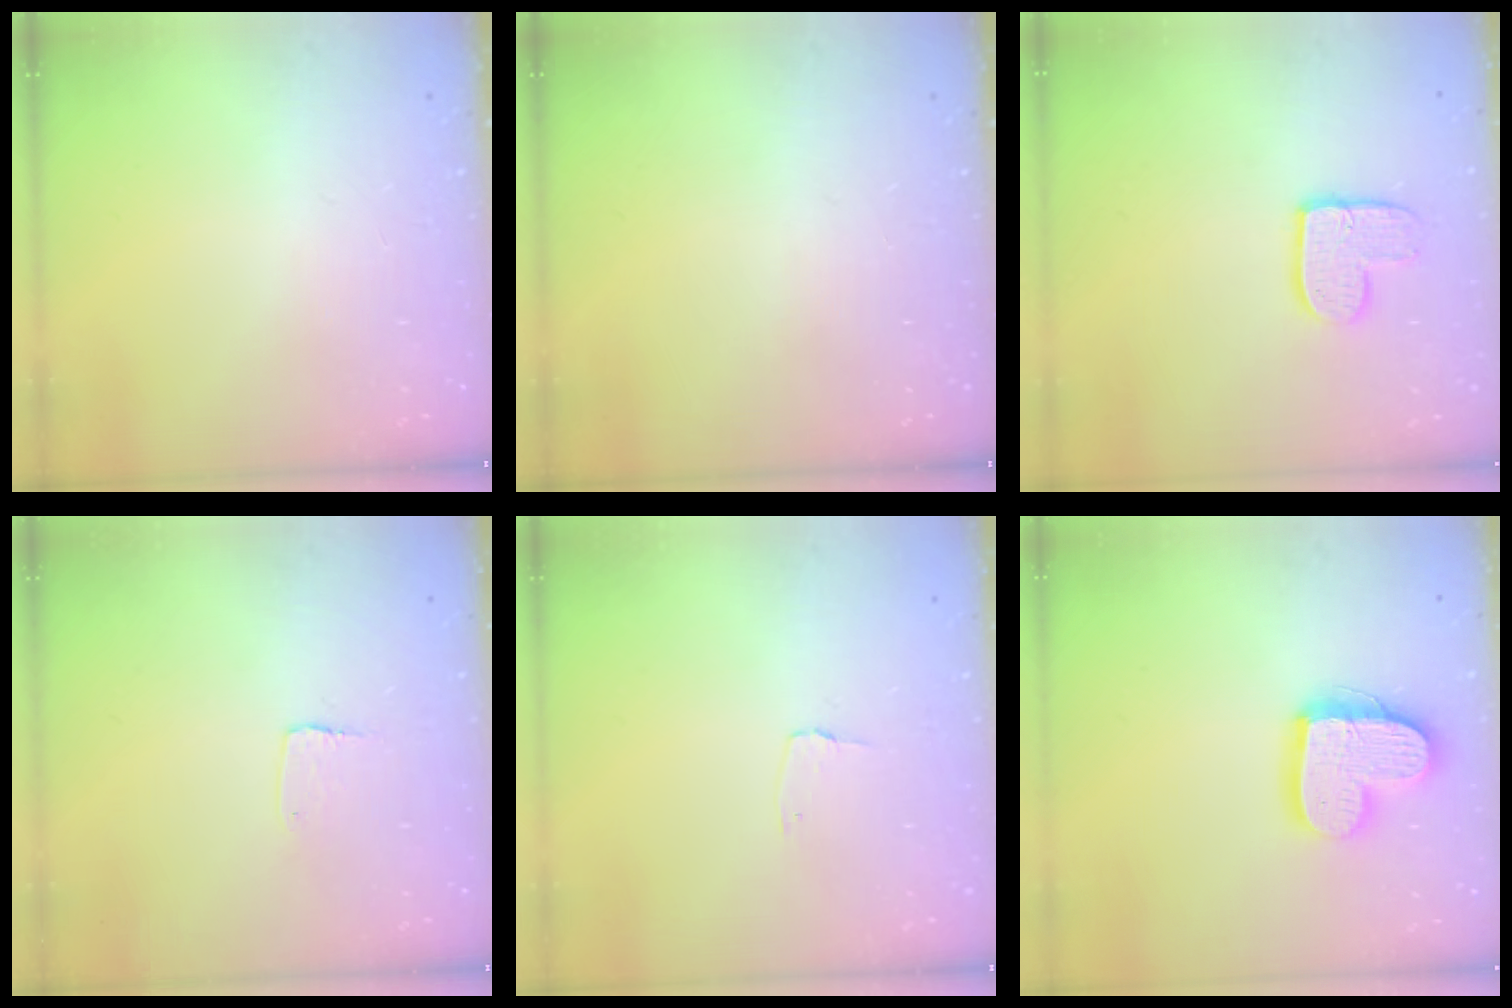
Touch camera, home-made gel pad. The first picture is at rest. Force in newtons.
{"total": 0.0}
{"total": 9.5, "press": 9.5, "slide": 0.3}
{"total": 3.5, "press": 3.4, "slide": 0.3}
{"total": 2.7, "press": 2.7, "slide": 0.3}
{"total": 15.7, "press": 15.7, "slide": 1.4}